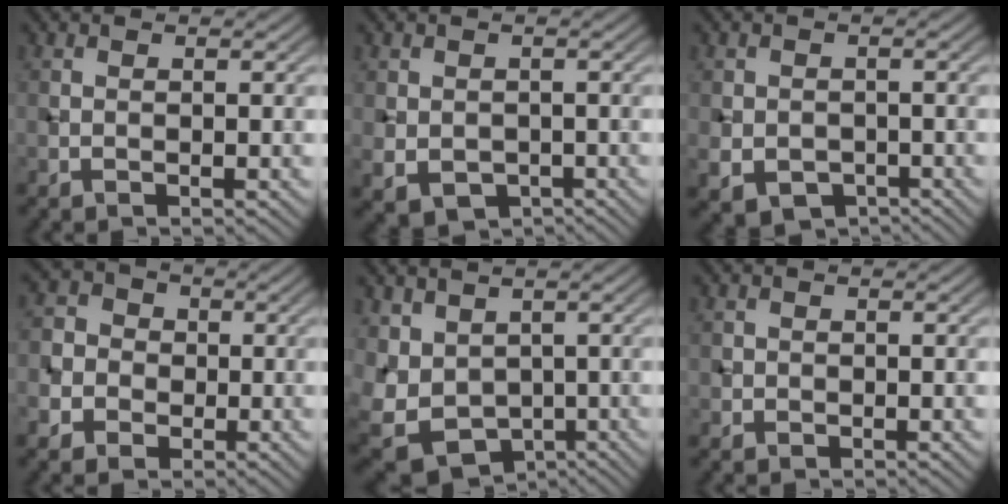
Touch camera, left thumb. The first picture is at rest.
{"total": 3.4, "force": [-0.7, 3.1, 1.4], "torque": [-0.042, -0.023, -0.009]}
{"total": 4.0, "force": [-1.5, 3.4, 1.5], "torque": [-0.036, -0.019, -0.024]}
{"total": 5.9, "force": [-2.1, 5.1, 2.1], "torque": [-0.054, -0.007, -0.057]}
{"total": 8.7, "force": [0.5, 7.3, 4.8], "torque": [-0.126, -0.022, 0.021]}
{"total": 1.2, "force": [-0.5, 1.1, 0.0], "torque": [0.007, -0.004, -0.012]}